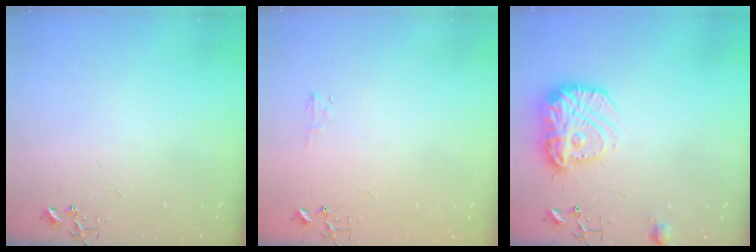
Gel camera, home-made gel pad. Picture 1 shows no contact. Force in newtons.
{"total": 4.5, "press": 4.4, "slide": 0.7}
{"total": 18.5, "press": 18.5, "slide": 1.4}